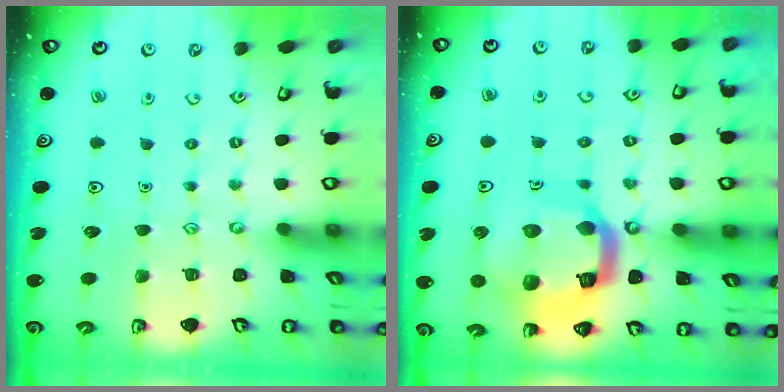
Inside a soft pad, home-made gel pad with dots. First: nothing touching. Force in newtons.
{"total": 17.9, "press": 17.8, "slide": 1.9}